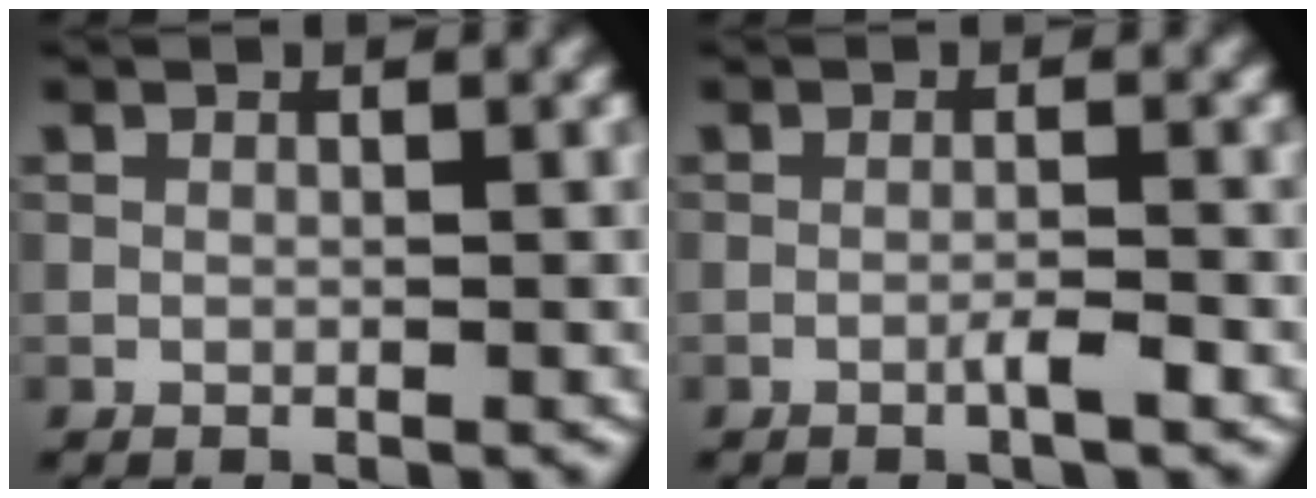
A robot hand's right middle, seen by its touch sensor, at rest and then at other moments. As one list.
[{"total": 1.6, "force": [-0.7, 0.1, 1.4], "torque": [-0.023, 0.000, -0.016]}]